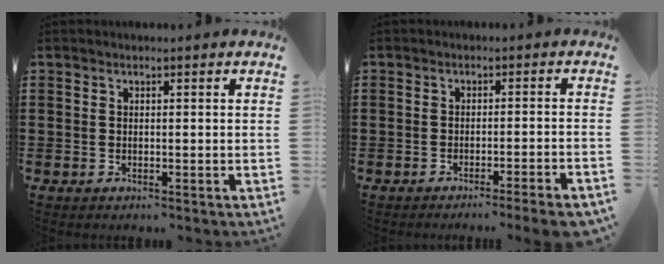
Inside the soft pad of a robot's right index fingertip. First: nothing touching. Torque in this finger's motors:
{"motor_torque": [1.19, -0.48, 0.32, 0.06]}